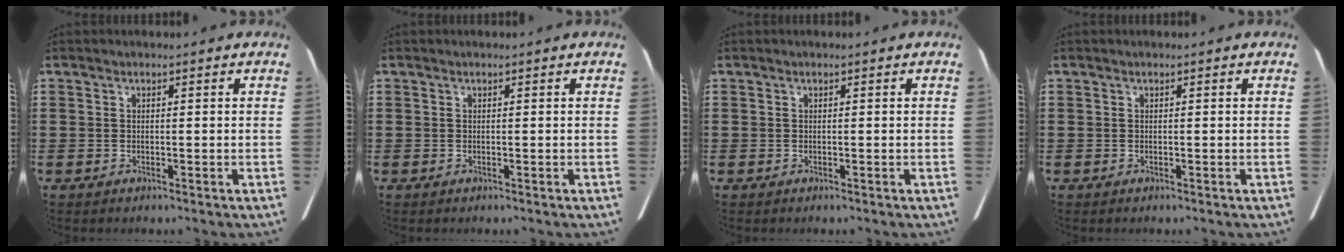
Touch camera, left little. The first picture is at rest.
{"total": 0.0}
{"total": 0.0}
{"total": 0.0}